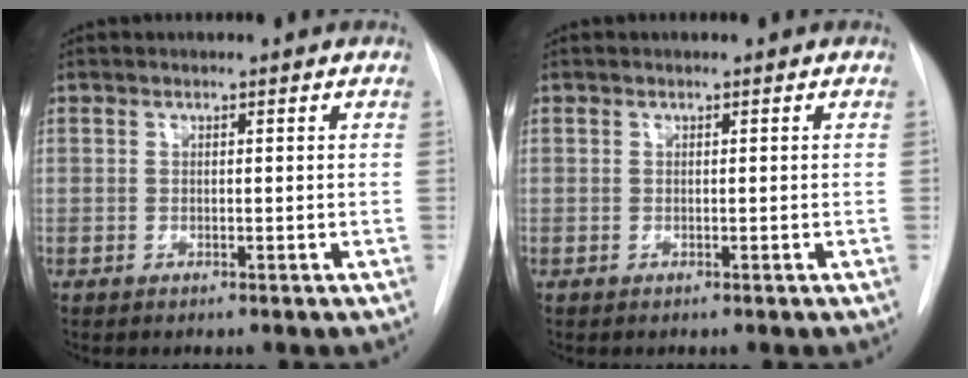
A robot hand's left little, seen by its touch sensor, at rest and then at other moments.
{"total": 0.0}